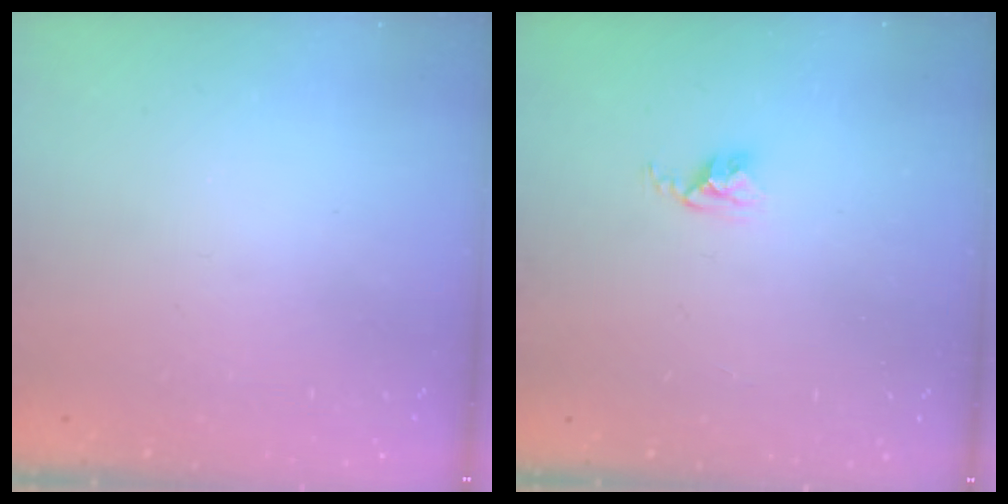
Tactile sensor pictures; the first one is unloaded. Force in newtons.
{"total": 2.8, "press": 2.7, "slide": 0.4}